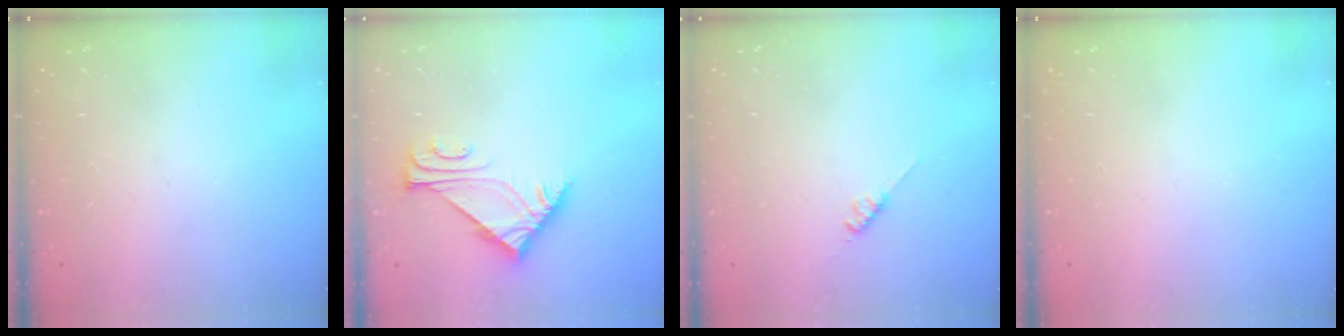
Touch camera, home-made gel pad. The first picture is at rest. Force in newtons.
{"total": 5.4, "press": 5.3, "slide": 1.0}
{"total": 2.8, "press": 2.8, "slide": 0.5}
{"total": 0.0}